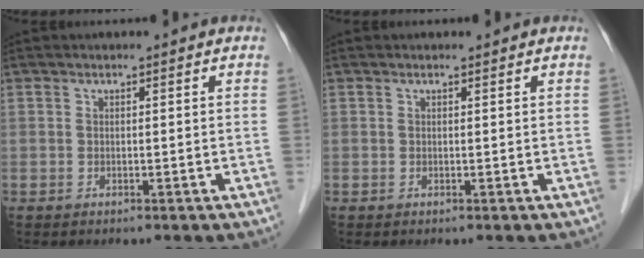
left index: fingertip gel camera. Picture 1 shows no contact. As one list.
[{"total": 0.0}]